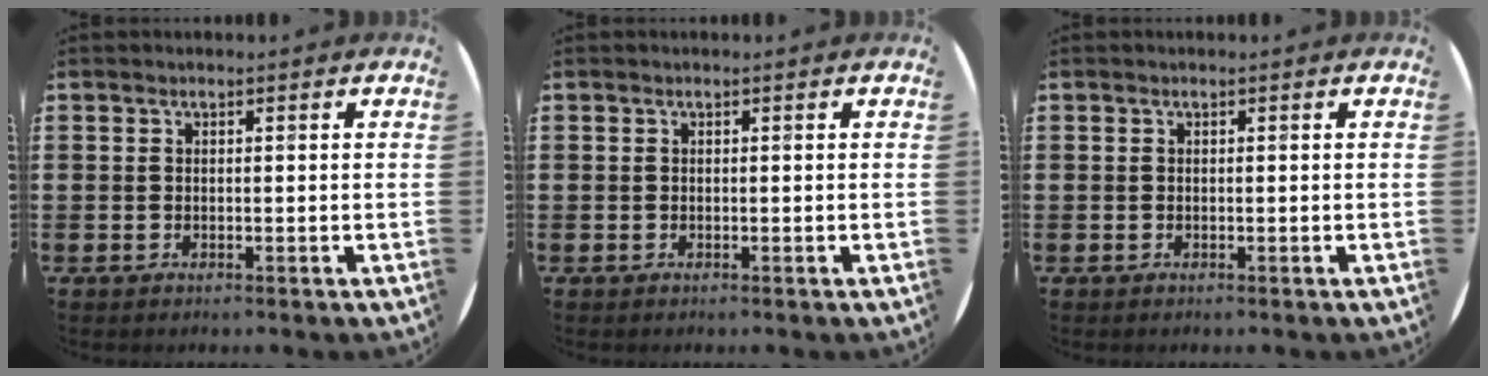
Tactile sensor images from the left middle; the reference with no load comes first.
{"total": 0.0}
{"total": 0.0}